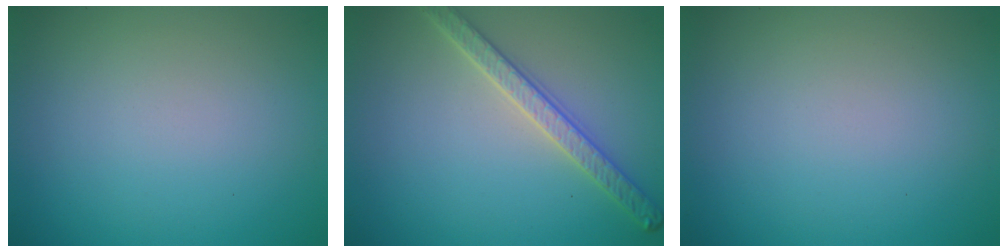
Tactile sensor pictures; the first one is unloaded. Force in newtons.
{"total": 3.3, "press": 3.1, "slide": 1.3}
{"total": 0.0}